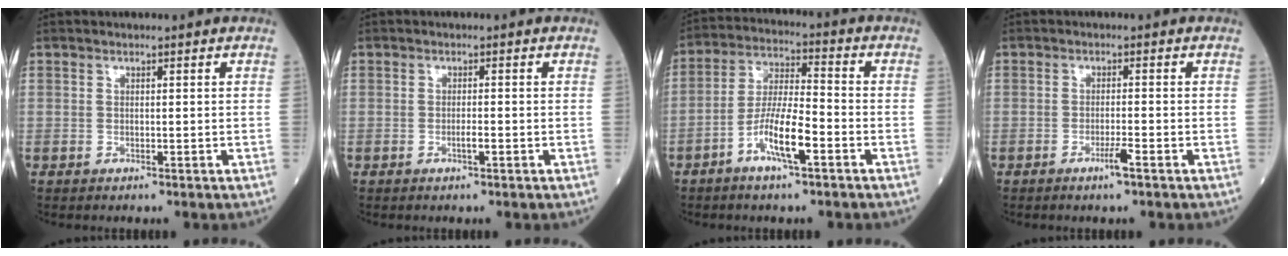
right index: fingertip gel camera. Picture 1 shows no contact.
{"total": 1.3, "force": [-0.5, 0.1, 1.1], "torque": [-0.018, 0.001, -0.009]}
{"total": 8.9, "force": [-4.2, 1.5, 7.7], "torque": [-0.155, 0.004, -0.080]}
{"total": 2.4, "force": [-1.4, -0.3, 2.0], "torque": [-0.038, -0.005, -0.027]}